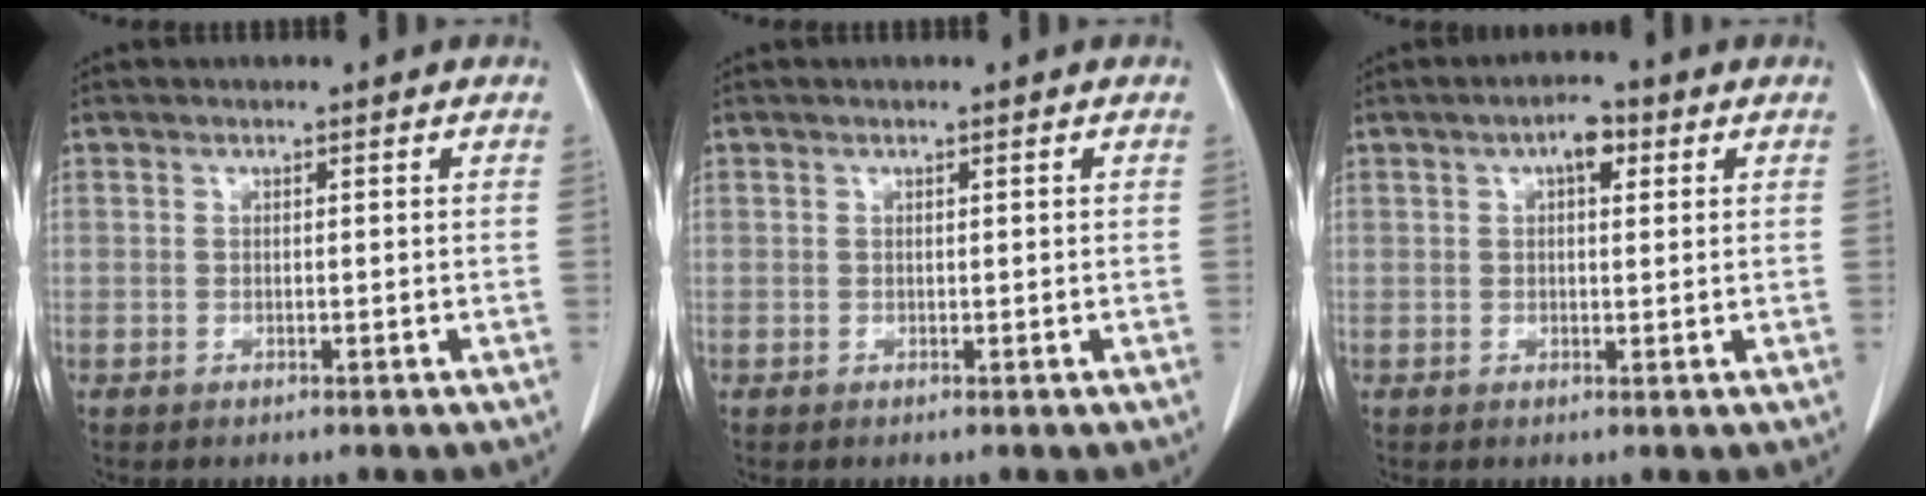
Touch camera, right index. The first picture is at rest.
{"total": 0.0}
{"total": 3.4, "force": [1.4, 1.4, 2.8], "torque": [-0.046, 0.010, 0.017]}